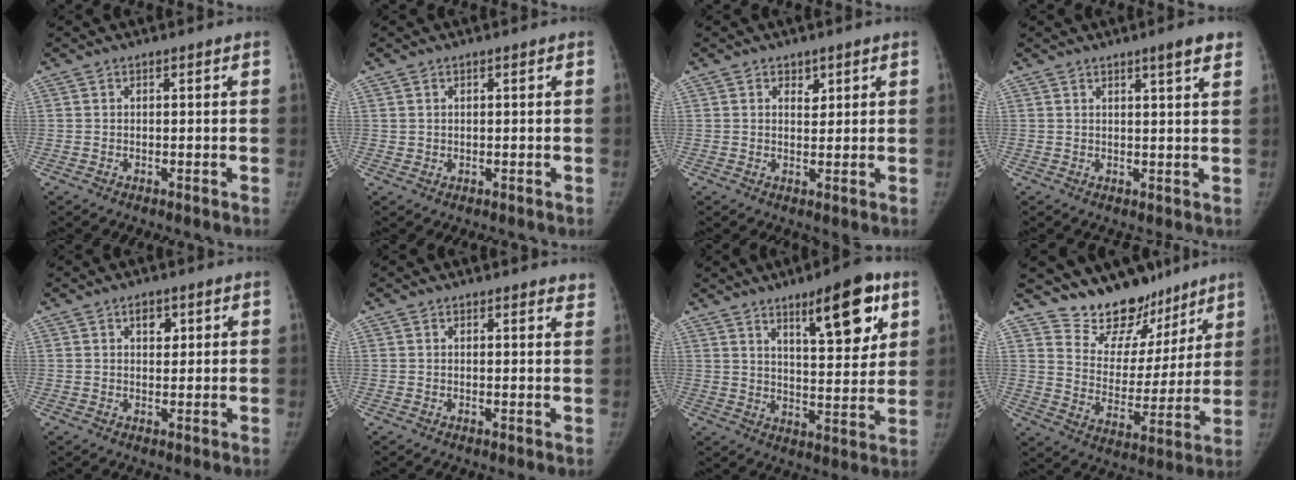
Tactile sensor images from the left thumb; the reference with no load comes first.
{"total": 0.9, "force": [0.7, 0.4, 0.2], "torque": [0.006, -0.005, 0.011]}
{"total": 2.2, "force": [1.3, 1.5, 1.0], "torque": [-0.002, -0.009, 0.021]}
{"total": 4.5, "force": [3.0, 0.3, 3.3], "torque": [-0.040, -0.016, 0.041]}
{"total": 2.9, "force": [1.4, 1.8, 1.8], "torque": [-0.013, -0.005, 0.020]}
{"total": 3.2, "force": [3.0, 1.0, 0.7], "torque": [0.016, -0.010, 0.023]}
{"total": 14.3, "force": [7.8, 4.3, 11.2], "torque": [-0.134, -0.042, 0.118]}
{"total": 14.9, "force": [12.7, 7.0, 3.3], "torque": [-0.001, -0.092, 0.208]}